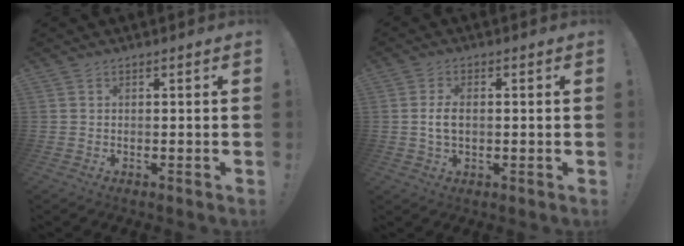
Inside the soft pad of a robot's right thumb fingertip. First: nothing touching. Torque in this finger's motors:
{"motor_torque": [0.09, -0.04, 0.16, 0.35, 0.11]}